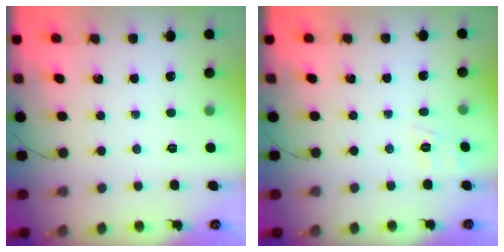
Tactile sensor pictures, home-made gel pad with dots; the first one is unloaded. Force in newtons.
{"total": 3.4, "press": 3.0, "slide": 1.7}